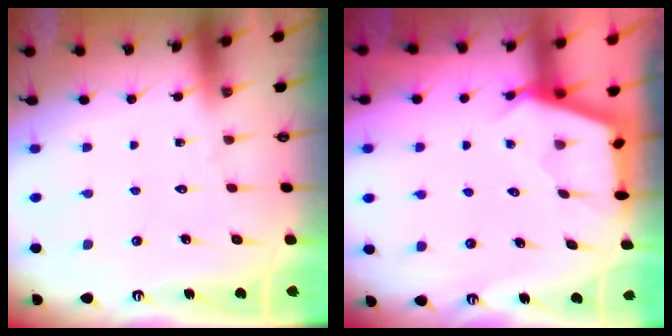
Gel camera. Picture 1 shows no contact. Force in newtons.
{"total": 2.9, "press": 2.8, "slide": 0.4}